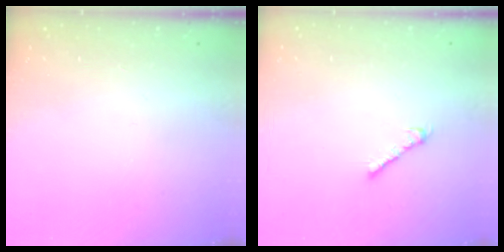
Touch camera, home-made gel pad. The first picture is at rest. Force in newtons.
{"total": 4.1, "press": 4.1, "slide": 0.9}